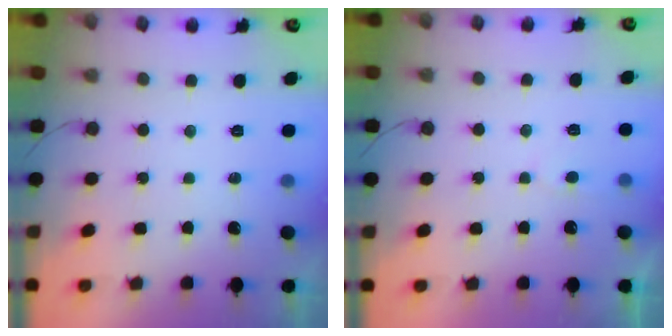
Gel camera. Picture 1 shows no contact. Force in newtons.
{"total": 2.9, "press": 2.8, "slide": 0.3}